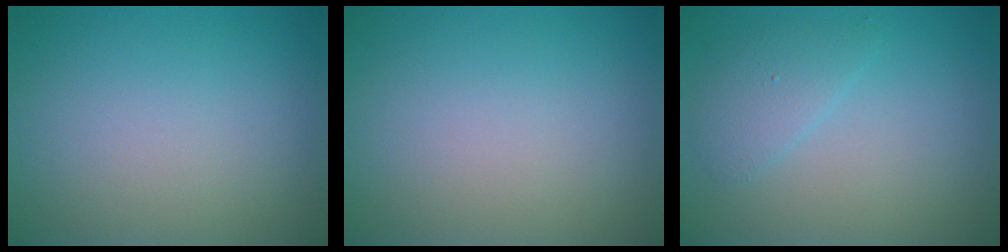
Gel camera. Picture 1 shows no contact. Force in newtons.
{"total": 0.0}
{"total": 2.0, "press": 2.0, "slide": 0.2}